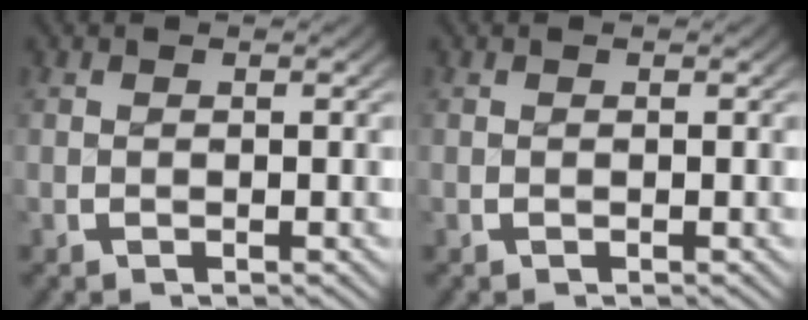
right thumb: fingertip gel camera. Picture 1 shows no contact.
{"total": 0.0}